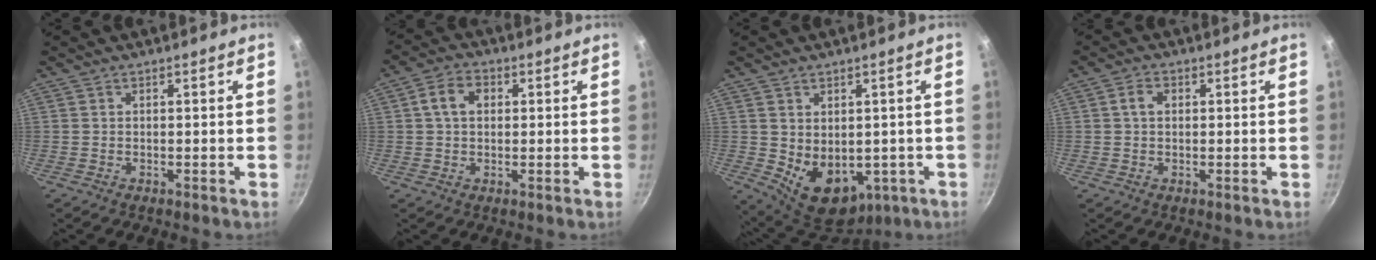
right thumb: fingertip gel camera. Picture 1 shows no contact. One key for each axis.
{"total": 5.6, "fx": 1.1, "fy": 4.1, "fz": 3.6, "tx": -0.051, "ty": 0.012, "tz": 0.012}
{"total": 12.1, "fx": -1.7, "fy": 8.5, "fz": 8.4, "tx": -0.100, "ty": -0.017, "tz": 0.004}
{"total": 2.5, "fx": 0.4, "fy": 1.9, "fz": 1.7, "tx": -0.023, "ty": 0.005, "tz": 0.005}